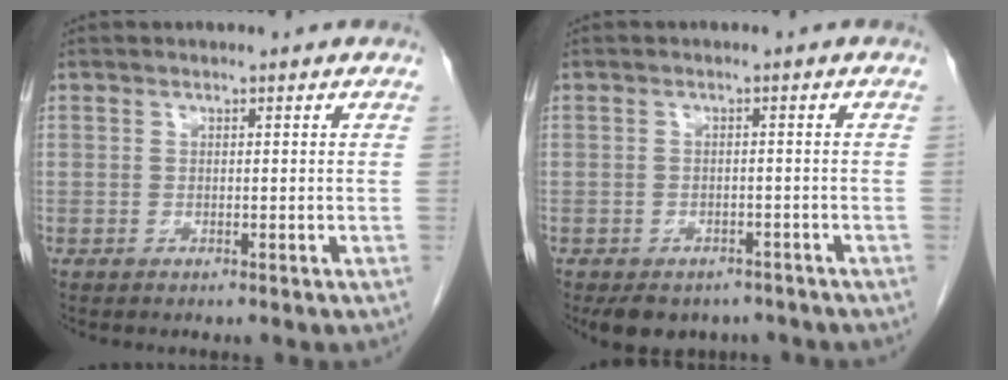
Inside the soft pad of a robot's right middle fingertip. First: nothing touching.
{"total": 7.3, "force": [-5.8, 3.9, 2.1], "torque": [-0.023, 0.003, -0.074]}